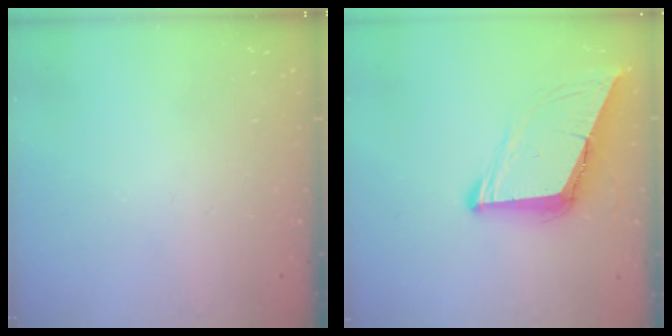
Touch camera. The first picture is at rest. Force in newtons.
{"total": 9.1, "press": 9.0, "slide": 1.3}